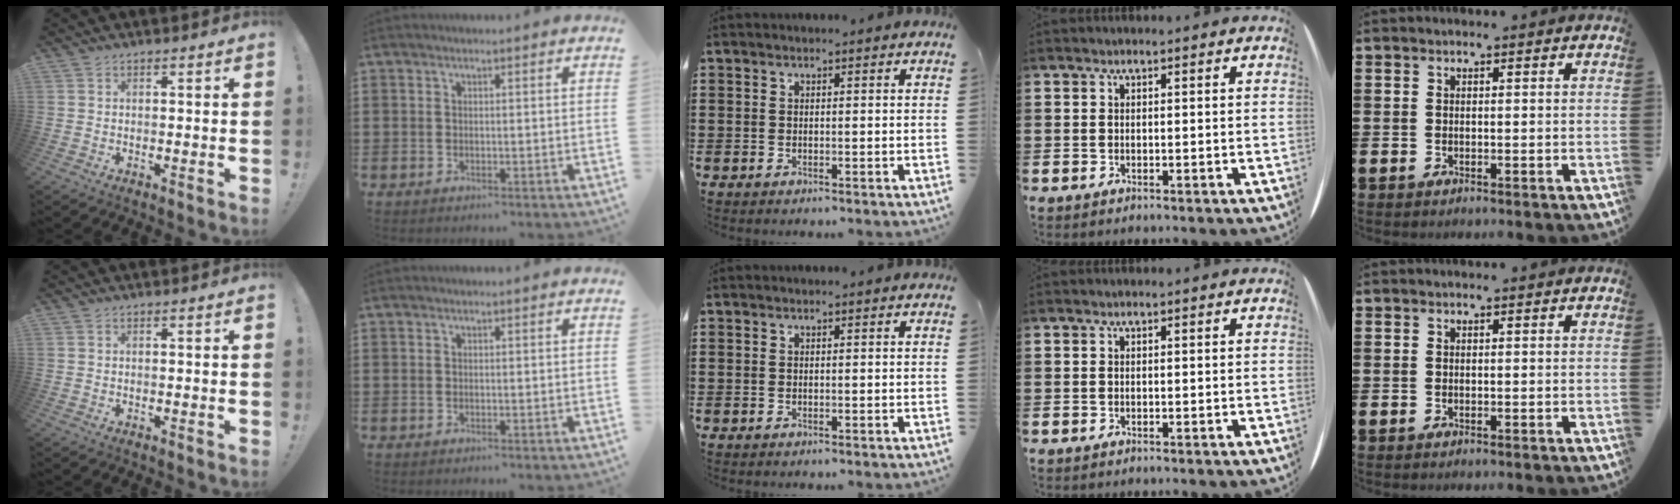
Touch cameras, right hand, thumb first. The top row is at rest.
{}